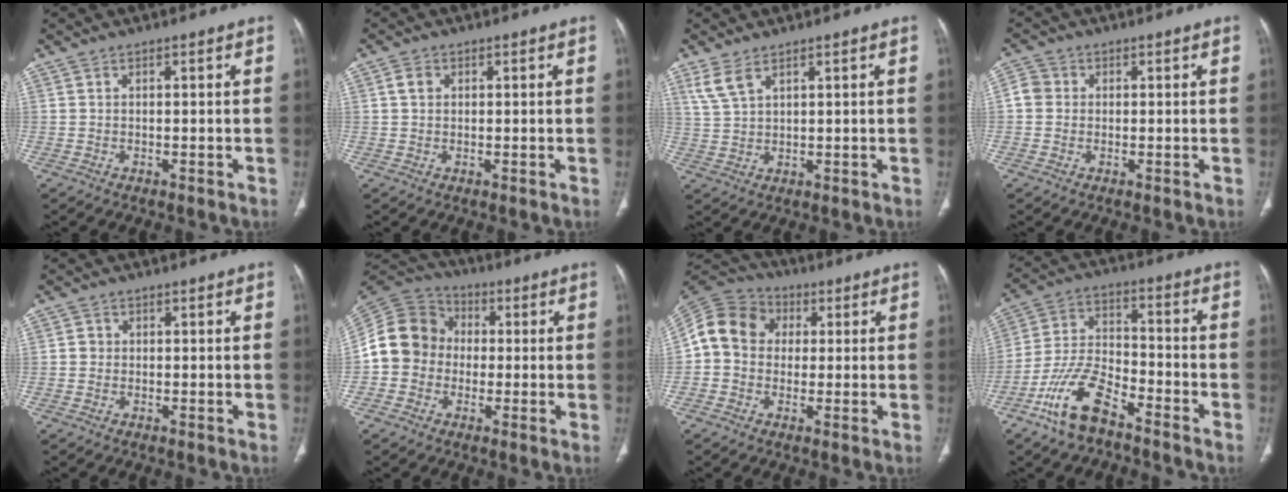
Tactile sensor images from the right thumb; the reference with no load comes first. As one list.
[{"total": 2.0, "force": [0.6, 1.6, 1.0], "torque": [-0.014, 0.003, 0.011]}, {"total": 4.3, "force": [2.8, 1.9, 2.7], "torque": [-0.059, -0.004, 0.067]}, {"total": 3.1, "force": [0.1, 2.8, 1.1], "torque": [-0.014, 0.008, -0.004]}, {"total": 1.2, "force": [-0.1, 1.1, 0.3], "torque": [-0.001, 0.004, -0.002]}, {"total": 12.3, "force": [-0.6, 11.0, 5.4], "torque": [-0.092, 0.035, -0.022]}, {"total": 11.9, "force": [1.1, 10.4, 5.7], "torque": [-0.101, 0.031, 0.007]}, {"total": 12.0, "force": [-8.0, 4.7, 7.7], "torque": [-0.160, 0.049, -0.157]}]